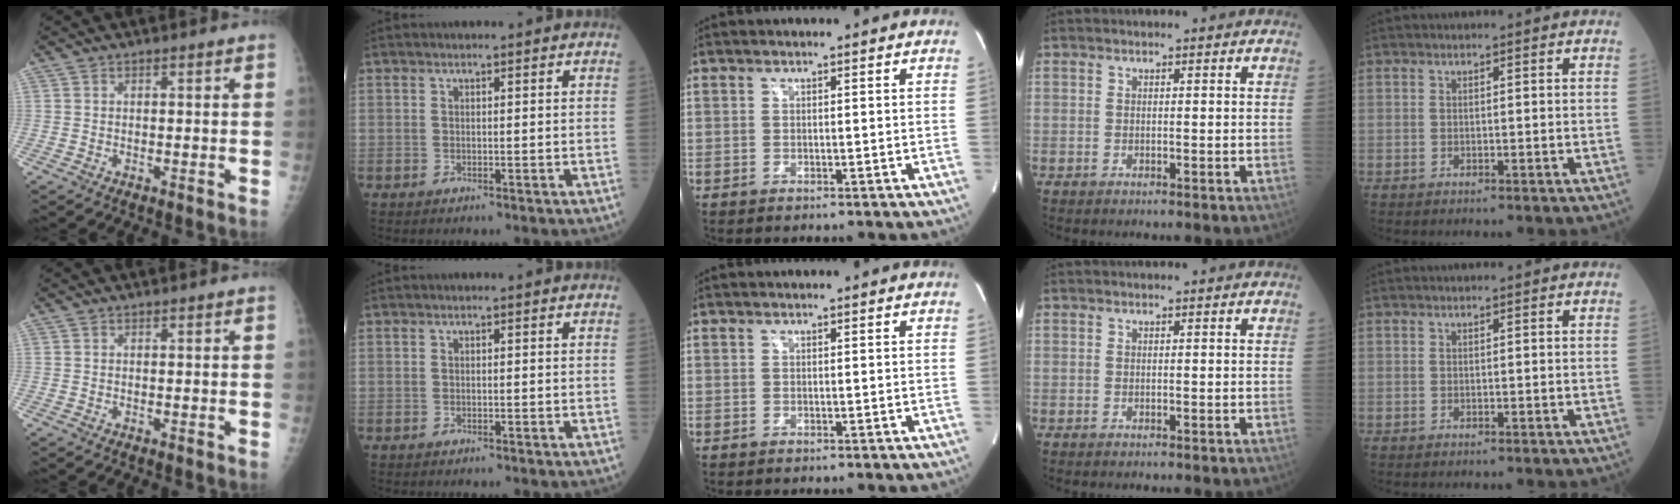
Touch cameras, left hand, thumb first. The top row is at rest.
{}